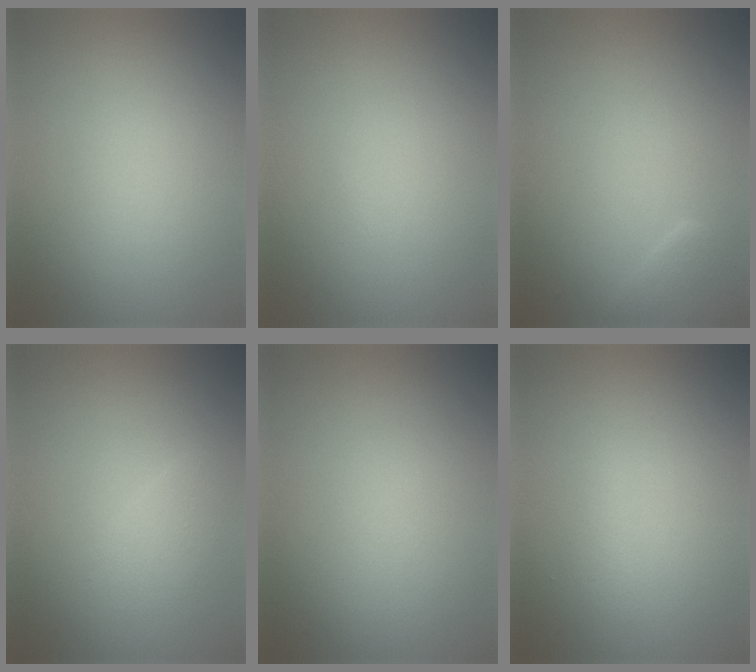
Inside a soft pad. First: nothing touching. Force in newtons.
{"total": 0.0}
{"total": 1.9, "press": 1.9, "slide": 0.1}
{"total": 1.4, "press": 1.4, "slide": 0.0}
{"total": 0.0}
{"total": 0.9, "press": 0.9, "slide": 0.1}